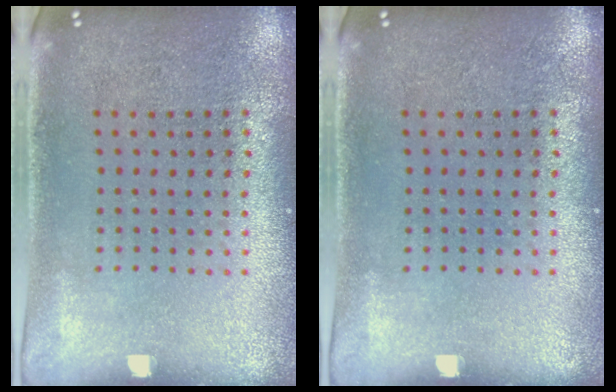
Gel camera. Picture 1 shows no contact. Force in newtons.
{"total": 0.0}